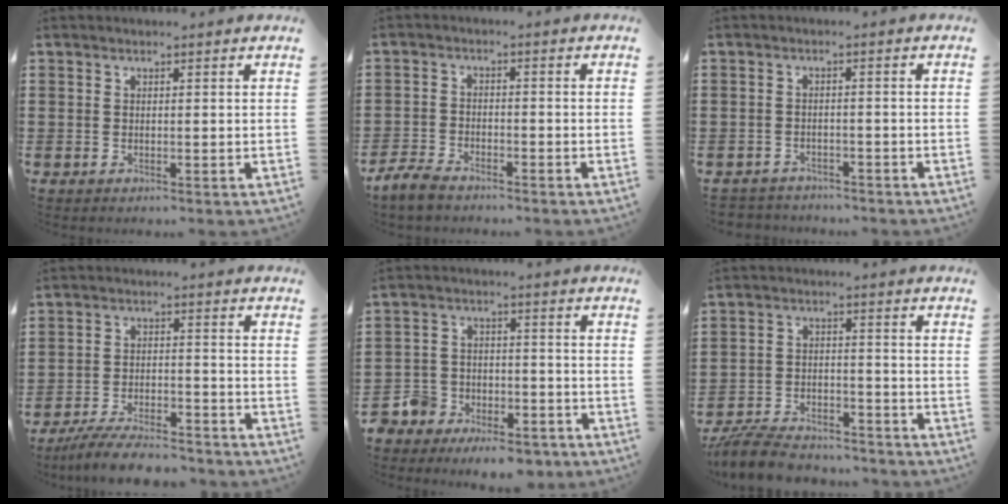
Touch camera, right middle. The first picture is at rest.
{"total": 3.4, "force": [-3.2, 0.9, 1.0], "torque": [-0.040, 0.000, -0.071]}
{"total": 2.3, "force": [-2.2, 0.4, -0.4], "torque": [-0.001, -0.001, -0.050]}
{"total": 6.7, "force": [-6.2, 0.6, 2.4], "torque": [-0.043, 0.004, -0.117]}
{"total": 6.6, "force": [-6.2, 2.2, 0.5], "torque": [-0.029, 0.018, -0.131]}
{"total": 7.1, "force": [-6.7, 1.2, 1.9], "torque": [-0.040, 0.013, -0.130]}